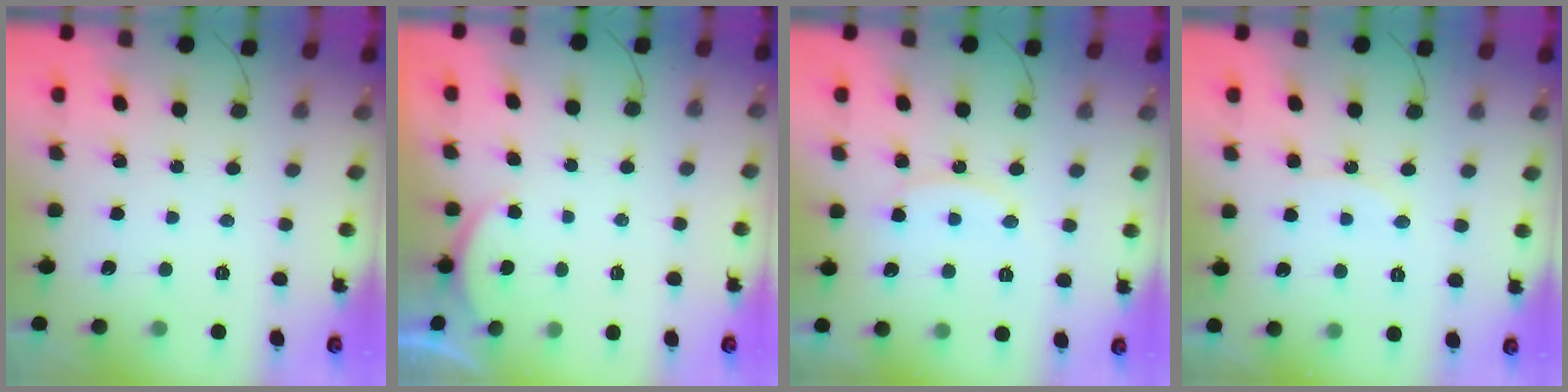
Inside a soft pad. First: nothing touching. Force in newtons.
{"total": 2.0, "press": 1.9, "slide": 0.6}
{"total": 9.0, "press": 9.0, "slide": 0.7}
{"total": 6.7, "press": 6.3, "slide": 2.3}